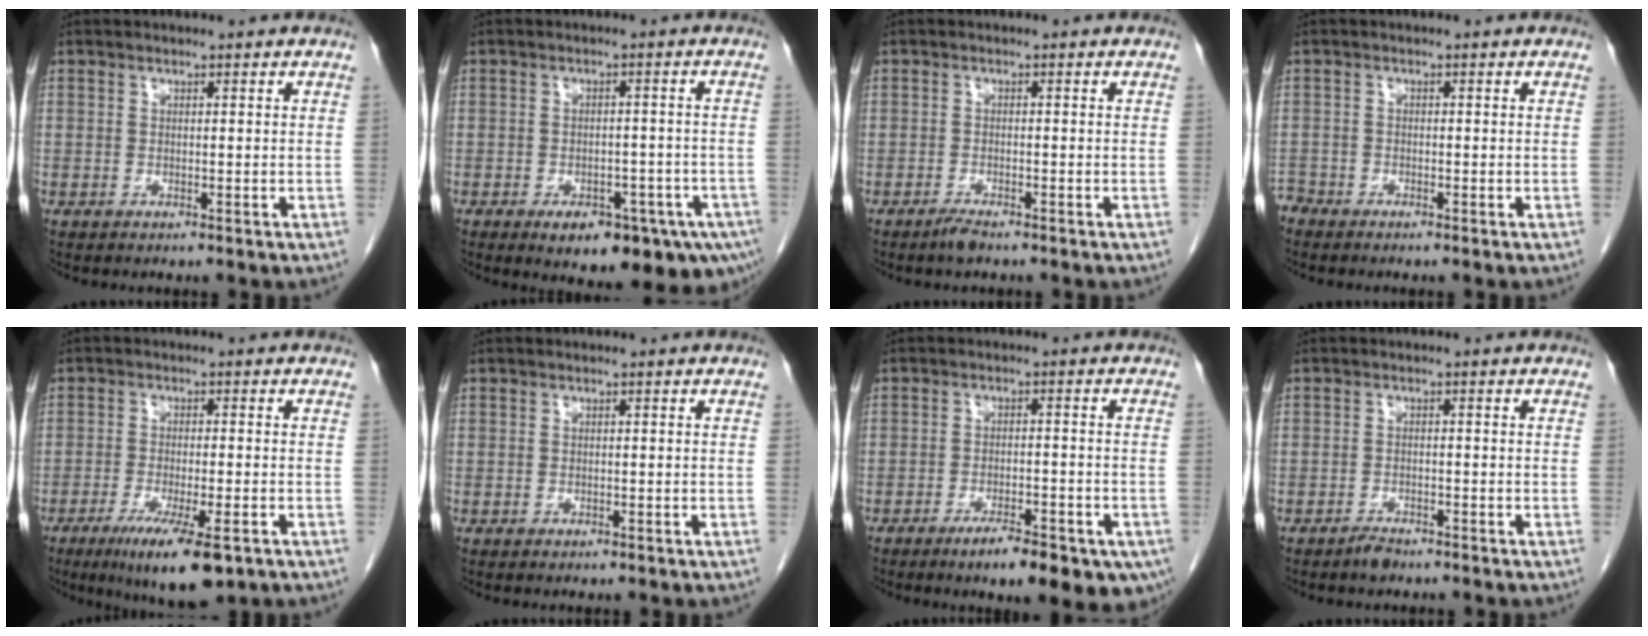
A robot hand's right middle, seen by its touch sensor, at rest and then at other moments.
{"total": 13.5, "force": [-8.0, 5.4, 9.4], "torque": [-0.079, 0.011, -0.099]}
{"total": 1.7, "force": [-1.4, 0.3, 0.9], "torque": [-0.021, -0.002, -0.025]}
{"total": 1.9, "force": [-1.8, 0.5, -0.1], "torque": [0.004, -0.003, -0.035]}
{"total": 10.3, "force": [-6.1, 1.7, 8.1], "torque": [-0.130, -0.026, -0.092]}
{"total": 0.0}
{"total": 11.8, "force": [-7.5, 3.3, 8.5], "torque": [-0.073, 0.002, -0.103]}
{"total": 1.7, "force": [-1.5, 0.6, 0.6], "torque": [-0.014, -0.001, -0.023]}